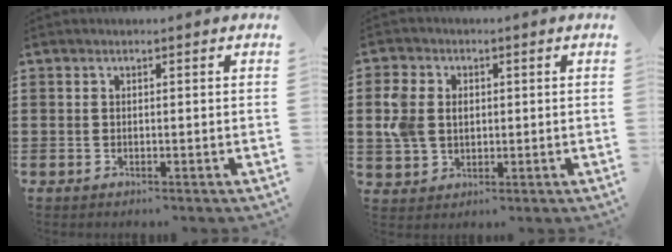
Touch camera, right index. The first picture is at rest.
{"total": 5.5, "force": [0.6, 4.5, 3.2], "torque": [-0.095, 0.009, 0.004]}